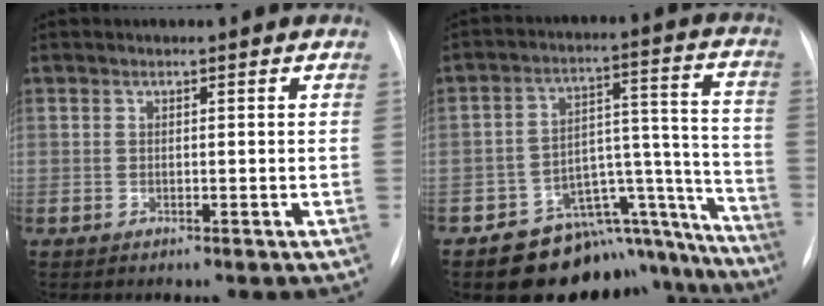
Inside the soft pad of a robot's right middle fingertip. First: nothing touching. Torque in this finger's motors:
{"motor_torque": [0.77, -0.85, 0.71, 0.09]}